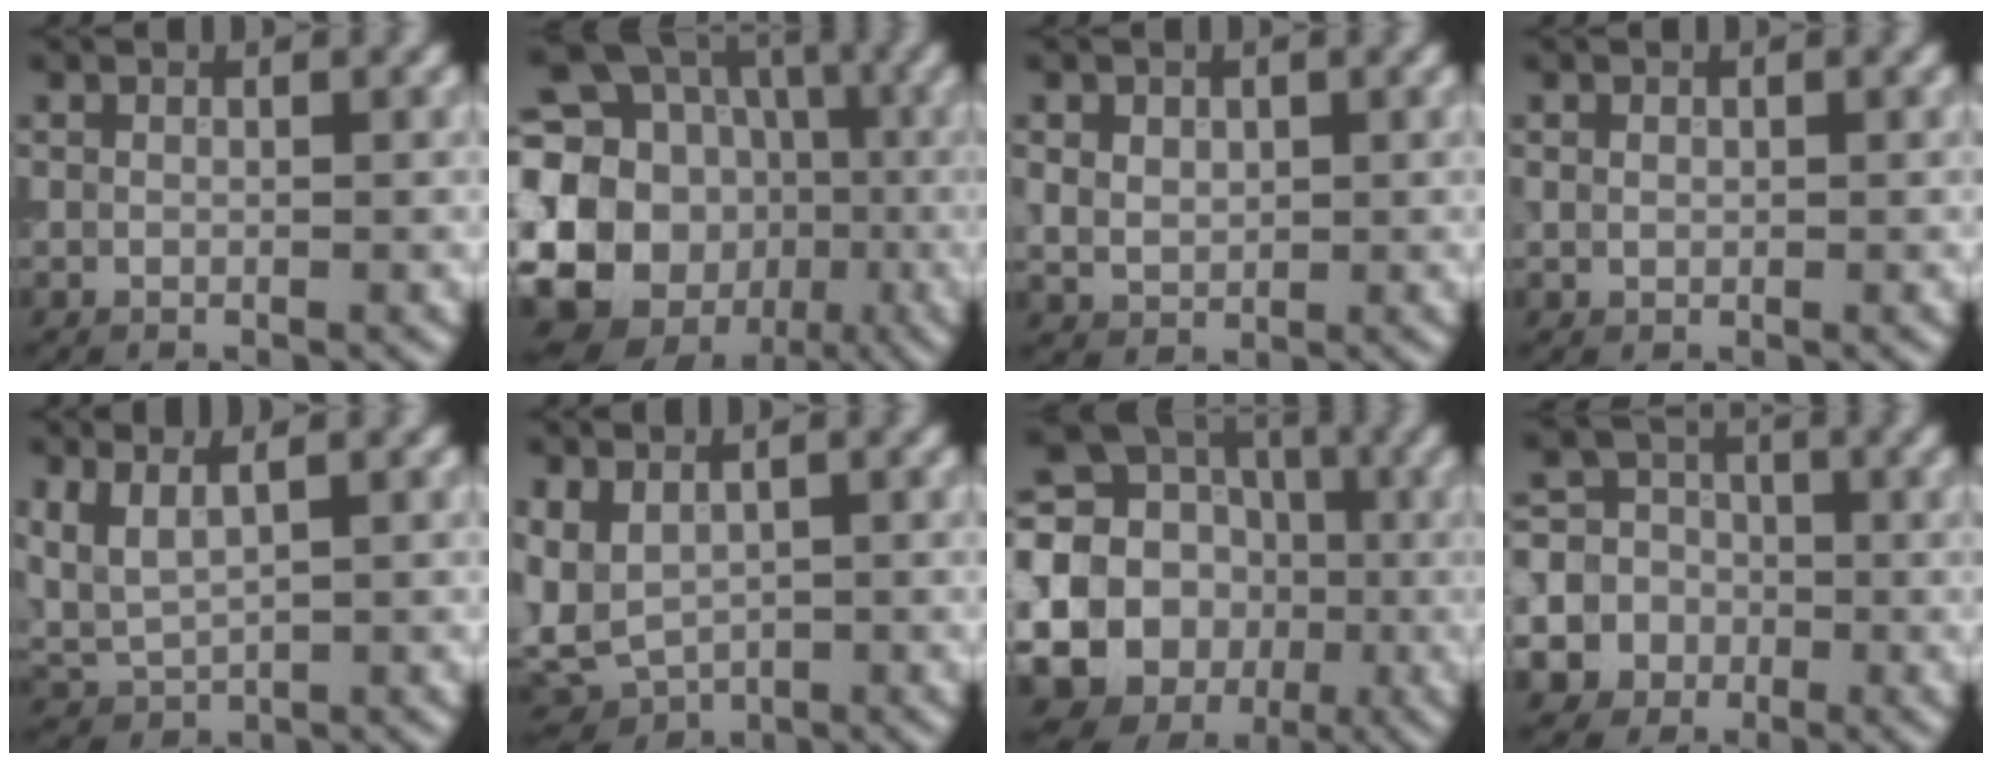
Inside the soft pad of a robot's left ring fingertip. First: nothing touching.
{"total": 18.5, "force": [-1.7, 16.3, 8.6], "torque": [-0.196, -0.005, -0.054]}
{"total": 2.3, "force": [0.8, 1.8, 1.2], "torque": [-0.023, 0.004, 0.011]}
{"total": 0.6, "force": [0.2, 0.5, 0.3], "torque": [-0.002, -0.001, 0.003]}
{"total": 3.0, "force": [1.5, 0.9, 2.4], "torque": [-0.061, 0.000, 0.039]}
{"total": 4.0, "force": [-0.5, 2.9, 2.6], "torque": [-0.058, -0.009, -0.005]}
{"total": 19.5, "force": [-1.7, 18.2, 6.8], "torque": [-0.154, -0.009, -0.054]}
{"total": 13.1, "force": [-4.5, 12.0, 2.3], "torque": [-0.086, -0.015, -0.103]}